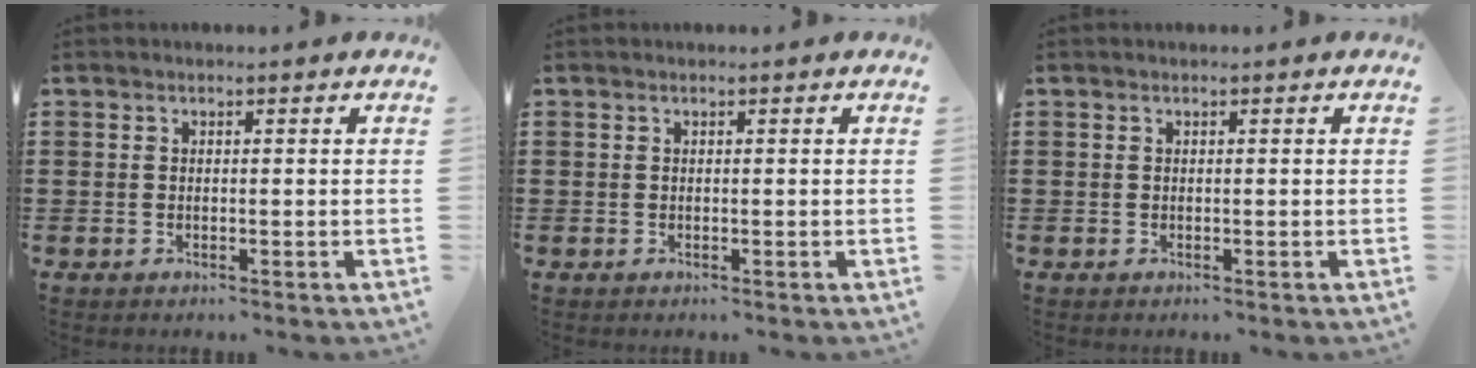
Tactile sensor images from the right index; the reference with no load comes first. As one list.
[{"total": 0.0}, {"total": 0.0}]